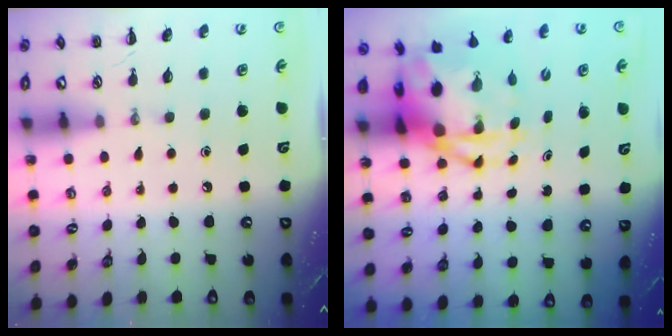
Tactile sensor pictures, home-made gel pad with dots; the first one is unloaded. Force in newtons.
{"total": 8.1, "press": 7.8, "slide": 2.1}